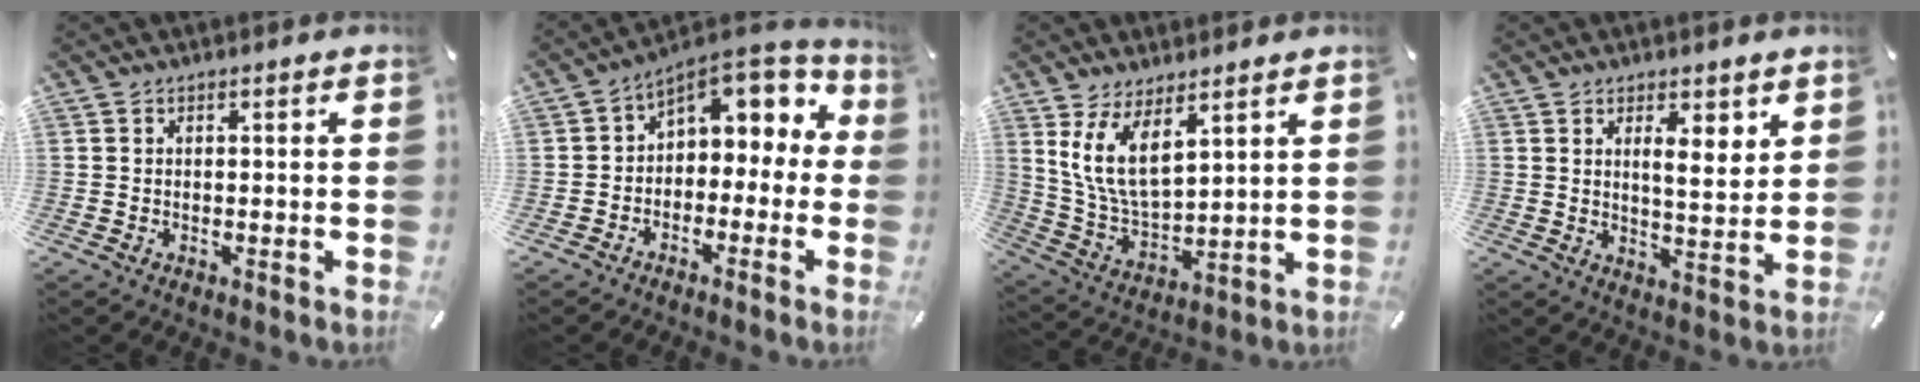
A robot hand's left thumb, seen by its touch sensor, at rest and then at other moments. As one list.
[{"total": 6.5, "force": [2.3, 5.2, 3.0], "torque": [-0.049, -0.021, 0.041]}, {"total": 10.9, "force": [6.3, 4.9, 7.5], "torque": [-0.179, -0.030, 0.113]}, {"total": 6.6, "force": [3.5, 2.8, 4.8], "torque": [-0.073, -0.023, 0.056]}]